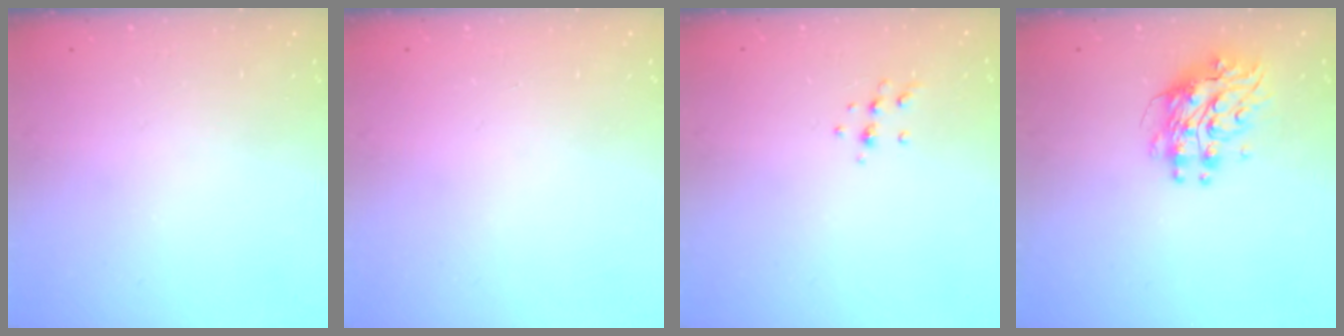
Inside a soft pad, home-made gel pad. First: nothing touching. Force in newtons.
{"total": 0.0}
{"total": 5.1, "press": 4.9, "slide": 1.1}
{"total": 9.4, "press": 9.3, "slide": 0.9}